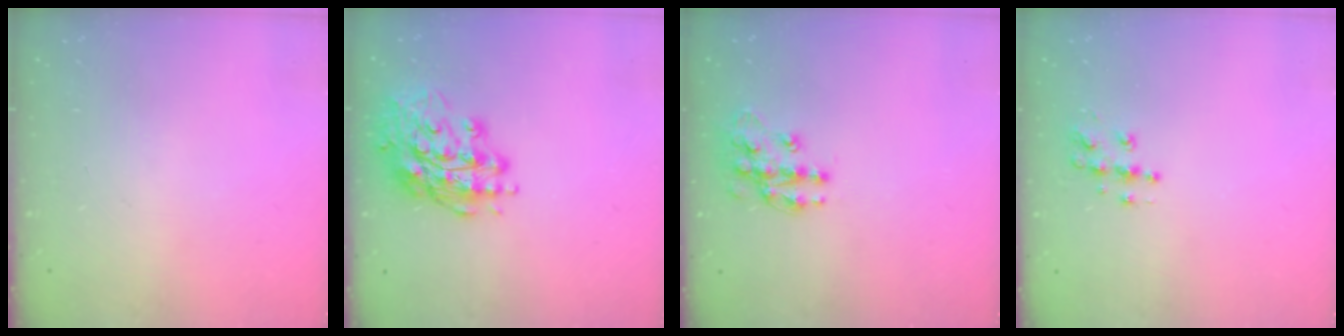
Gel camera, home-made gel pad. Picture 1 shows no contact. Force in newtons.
{"total": 16.9, "press": 16.6, "slide": 3.1}
{"total": 12.6, "press": 12.6, "slide": 0.8}
{"total": 7.5, "press": 7.5, "slide": 0.3}